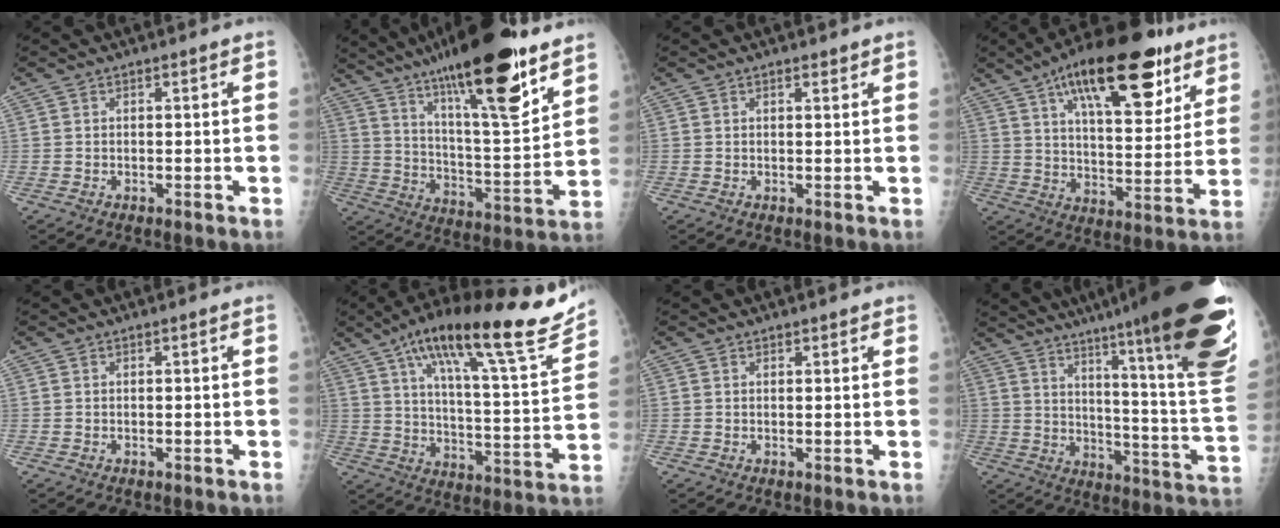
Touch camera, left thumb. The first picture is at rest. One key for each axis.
{"total": 25.3, "fx": 16.2, "fy": 5.7, "fz": 18.6, "tx": -0.281, "ty": -0.062, "tz": 0.266}
{"total": 1.4, "fx": 1.0, "fy": 0.6, "fz": 0.8, "tx": -0.008, "ty": -0.005, "tz": 0.014}
{"total": 24.3, "fx": 13.5, "fy": 9.7, "fz": 17.8, "tx": -0.239, "ty": -0.029, "tz": 0.210}
{"total": 0.0}
{"total": 26.0, "fx": 17.0, "fy": 5.4, "fz": 19.0, "tx": -0.269, "ty": -0.045, "tz": 0.264}
{"total": 1.0, "fx": 0.8, "fy": 0.5, "fz": 0.2, "tx": 0.003, "ty": -0.005, "tz": 0.010}
{"total": 32.7, "fx": 22.0, "fy": 2.5, "fz": 24.1, "tx": -0.263, "ty": -0.111, "tz": 0.306}